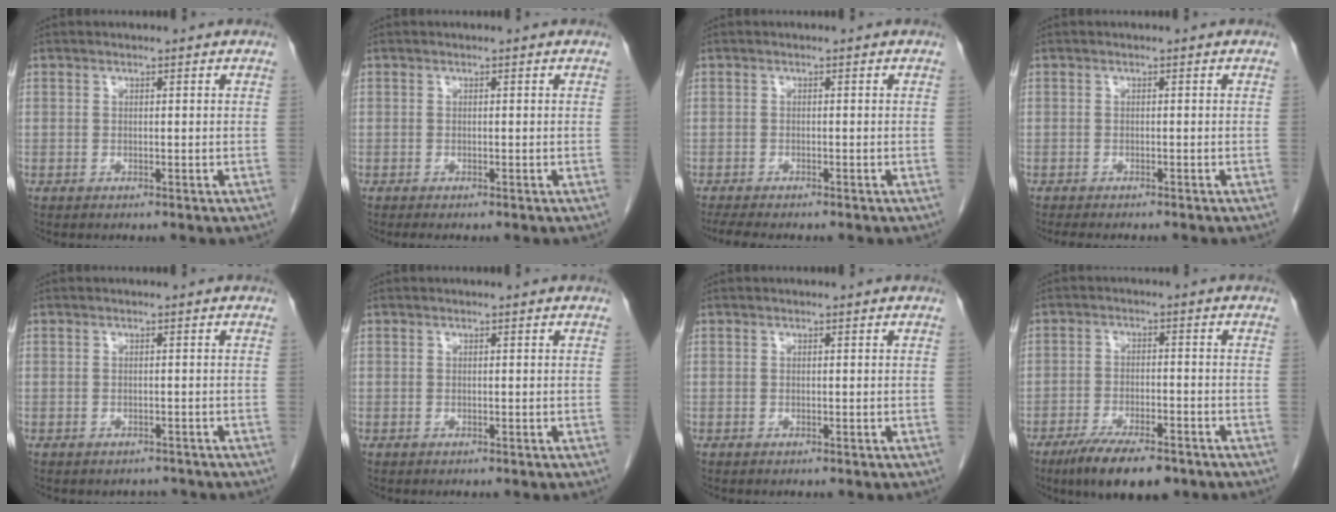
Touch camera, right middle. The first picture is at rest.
{"total": 1.4, "force": [-1.2, 0.2, 0.7], "torque": [-0.010, -0.005, -0.015]}
{"total": 5.1, "force": [-4.3, 0.8, 2.6], "torque": [-0.038, -0.011, -0.063]}
{"total": 5.5, "force": [-4.7, 1.1, 2.5], "torque": [-0.025, -0.008, -0.065]}
{"total": 1.7, "force": [-1.5, 0.8, -0.1], "torque": [0.000, 0.000, -0.022]}
{"total": 0.0}
{"total": 0.0}
{"total": 9.7, "force": [-6.9, 2.6, 6.3], "torque": [-0.104, -0.014, -0.112]}